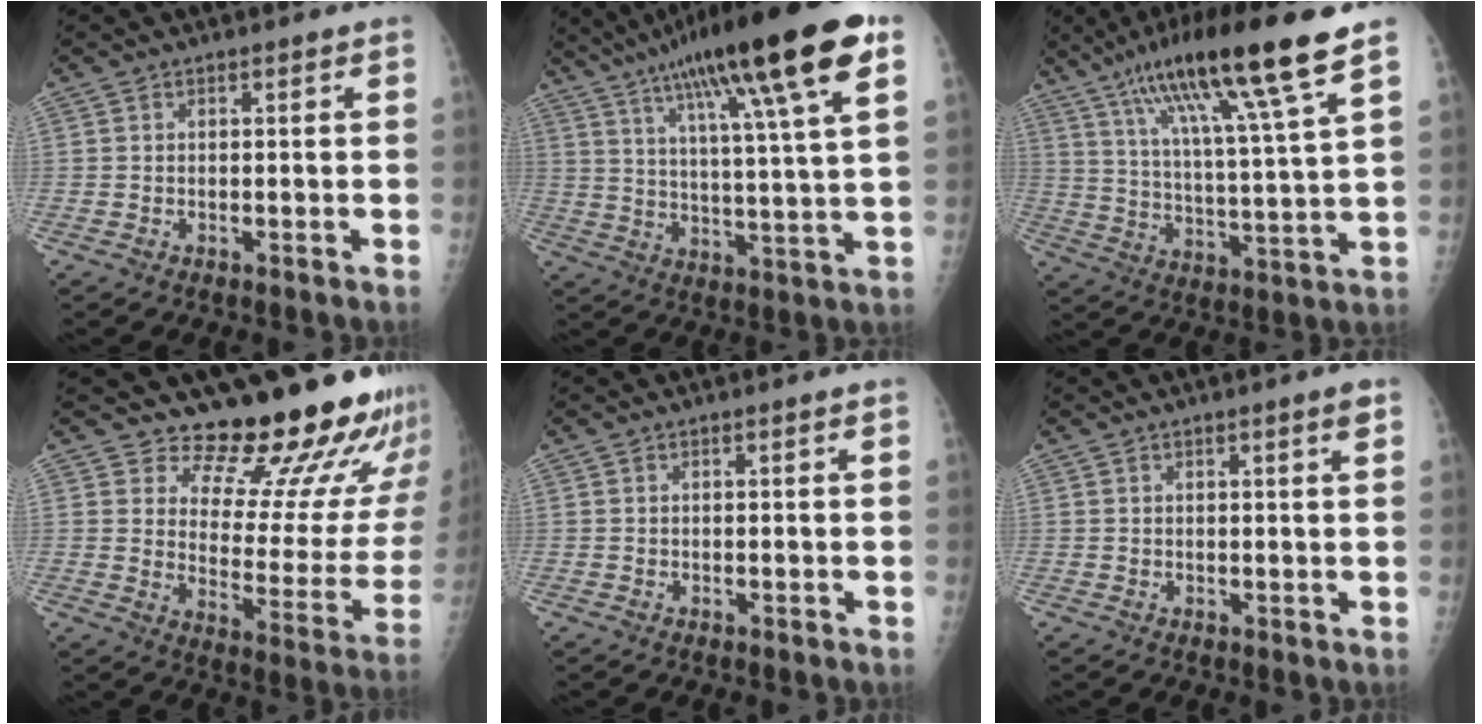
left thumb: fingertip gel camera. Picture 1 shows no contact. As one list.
[{"total": 23.1, "force": [12.5, 2.8, 19.3], "torque": [-0.308, -0.011, 0.192]}, {"total": 19.8, "force": [12.0, 1.5, 15.7], "torque": [-0.264, -0.030, 0.202]}, {"total": 20.1, "force": [18.0, 5.7, 6.7], "torque": [-0.037, -0.170, 0.224]}, {"total": 0.0}, {"total": 1.8, "force": [1.0, 0.0, 1.6], "torque": [-0.024, -0.003, 0.012]}]